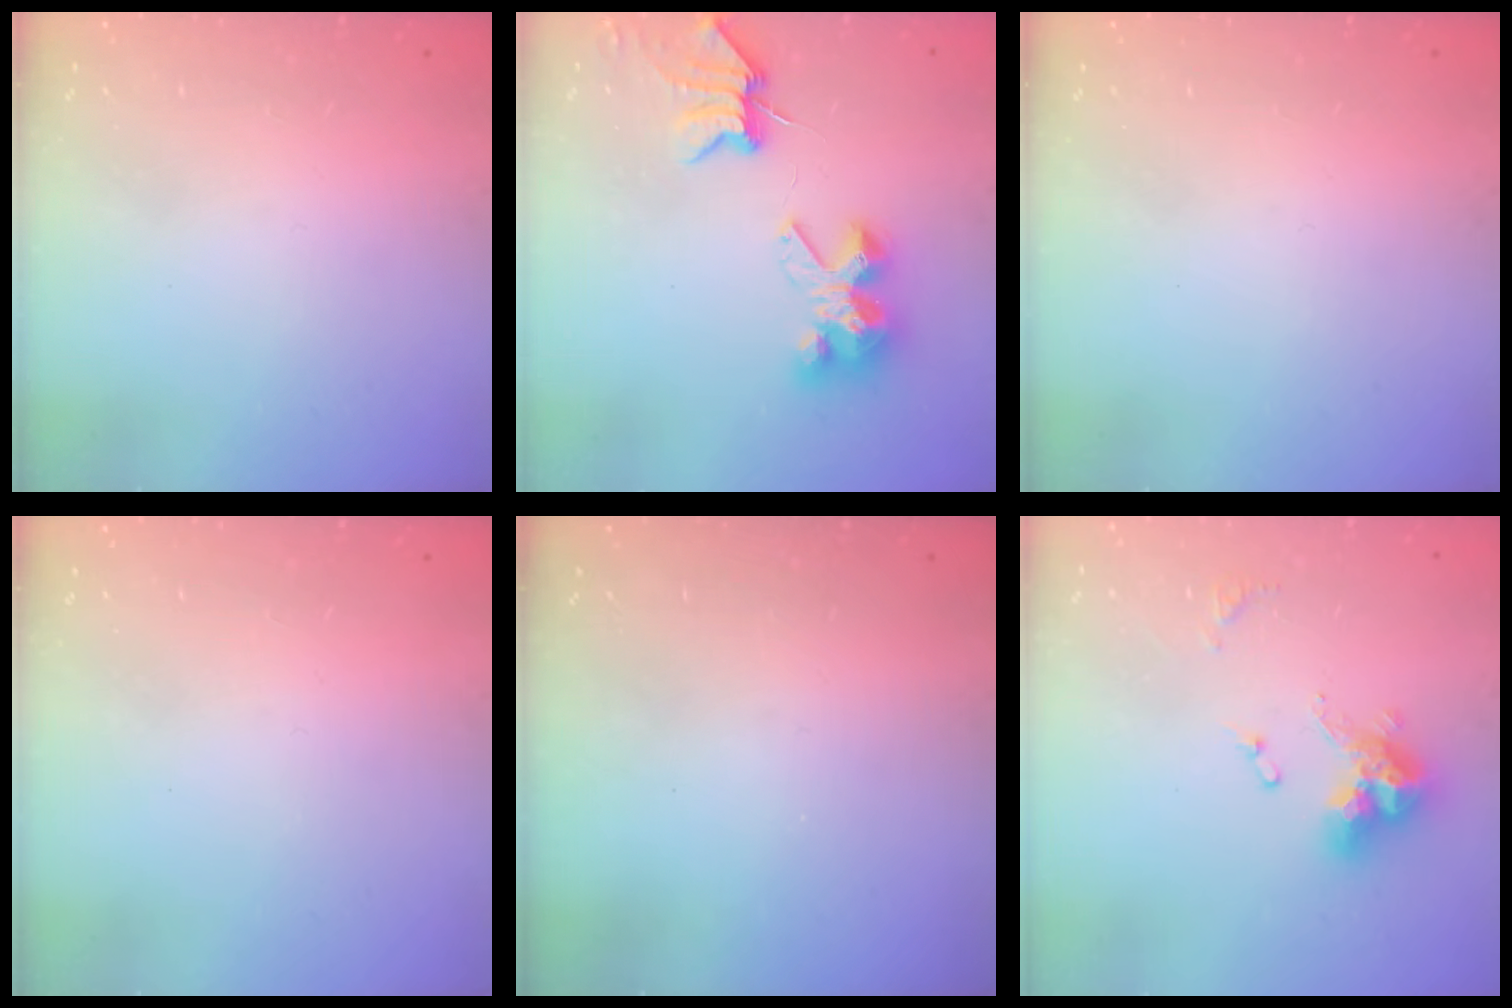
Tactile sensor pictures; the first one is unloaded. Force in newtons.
{"total": 6.9, "press": 6.8, "slide": 1.1}
{"total": 0.0}
{"total": 0.0}
{"total": 0.0}
{"total": 11.3, "press": 11.3, "slide": 1.0}